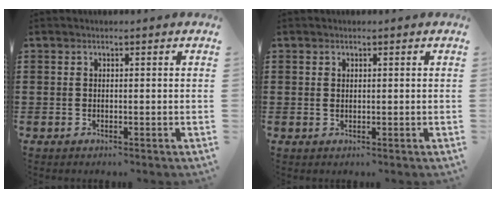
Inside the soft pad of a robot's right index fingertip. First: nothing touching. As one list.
[{"total": 0.5, "force": [0.2, 0.4, 0.3], "torque": [-0.008, 0.001, 0.004]}]